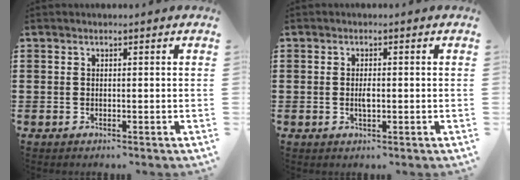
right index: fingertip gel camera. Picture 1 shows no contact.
{"total": 1.8, "force": [-0.2, 0.7, 1.6], "torque": [-0.029, 0.002, -0.004]}